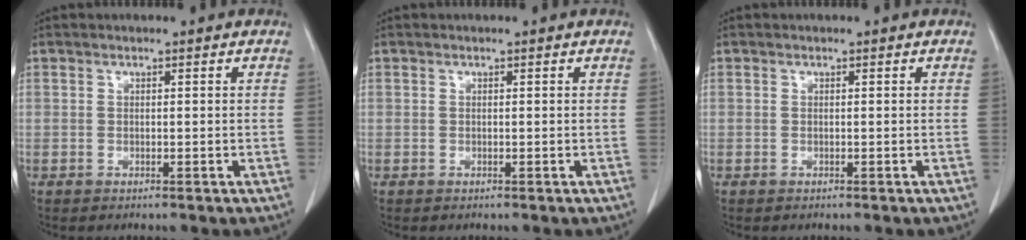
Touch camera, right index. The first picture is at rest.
{"total": 0.0}
{"total": 0.0}